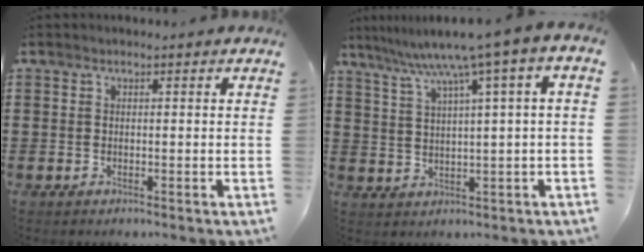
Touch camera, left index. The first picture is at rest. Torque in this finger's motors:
{"motor_torque": [2.14, 0.00, 0.95, 0.21]}